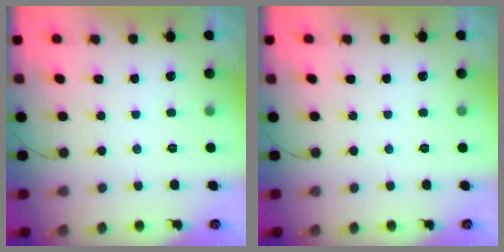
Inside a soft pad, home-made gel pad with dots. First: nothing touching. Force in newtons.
{"total": 0.0}